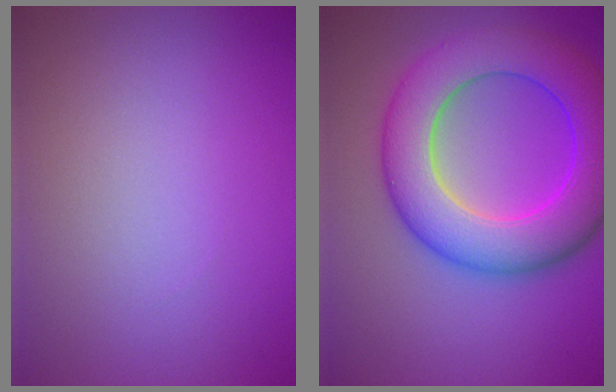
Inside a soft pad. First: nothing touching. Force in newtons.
{"total": 9.9, "press": 9.9, "slide": 0.3}